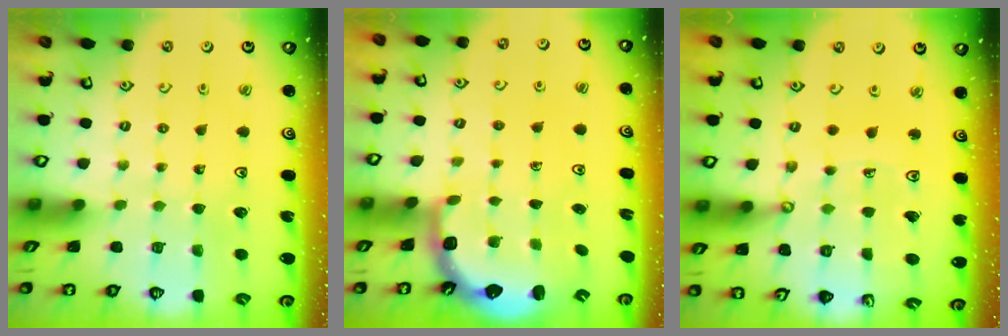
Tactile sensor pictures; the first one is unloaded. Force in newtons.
{"total": 2.8, "press": 2.2, "slide": 1.8}
{"total": 11.1, "press": 11.0, "slide": 1.3}